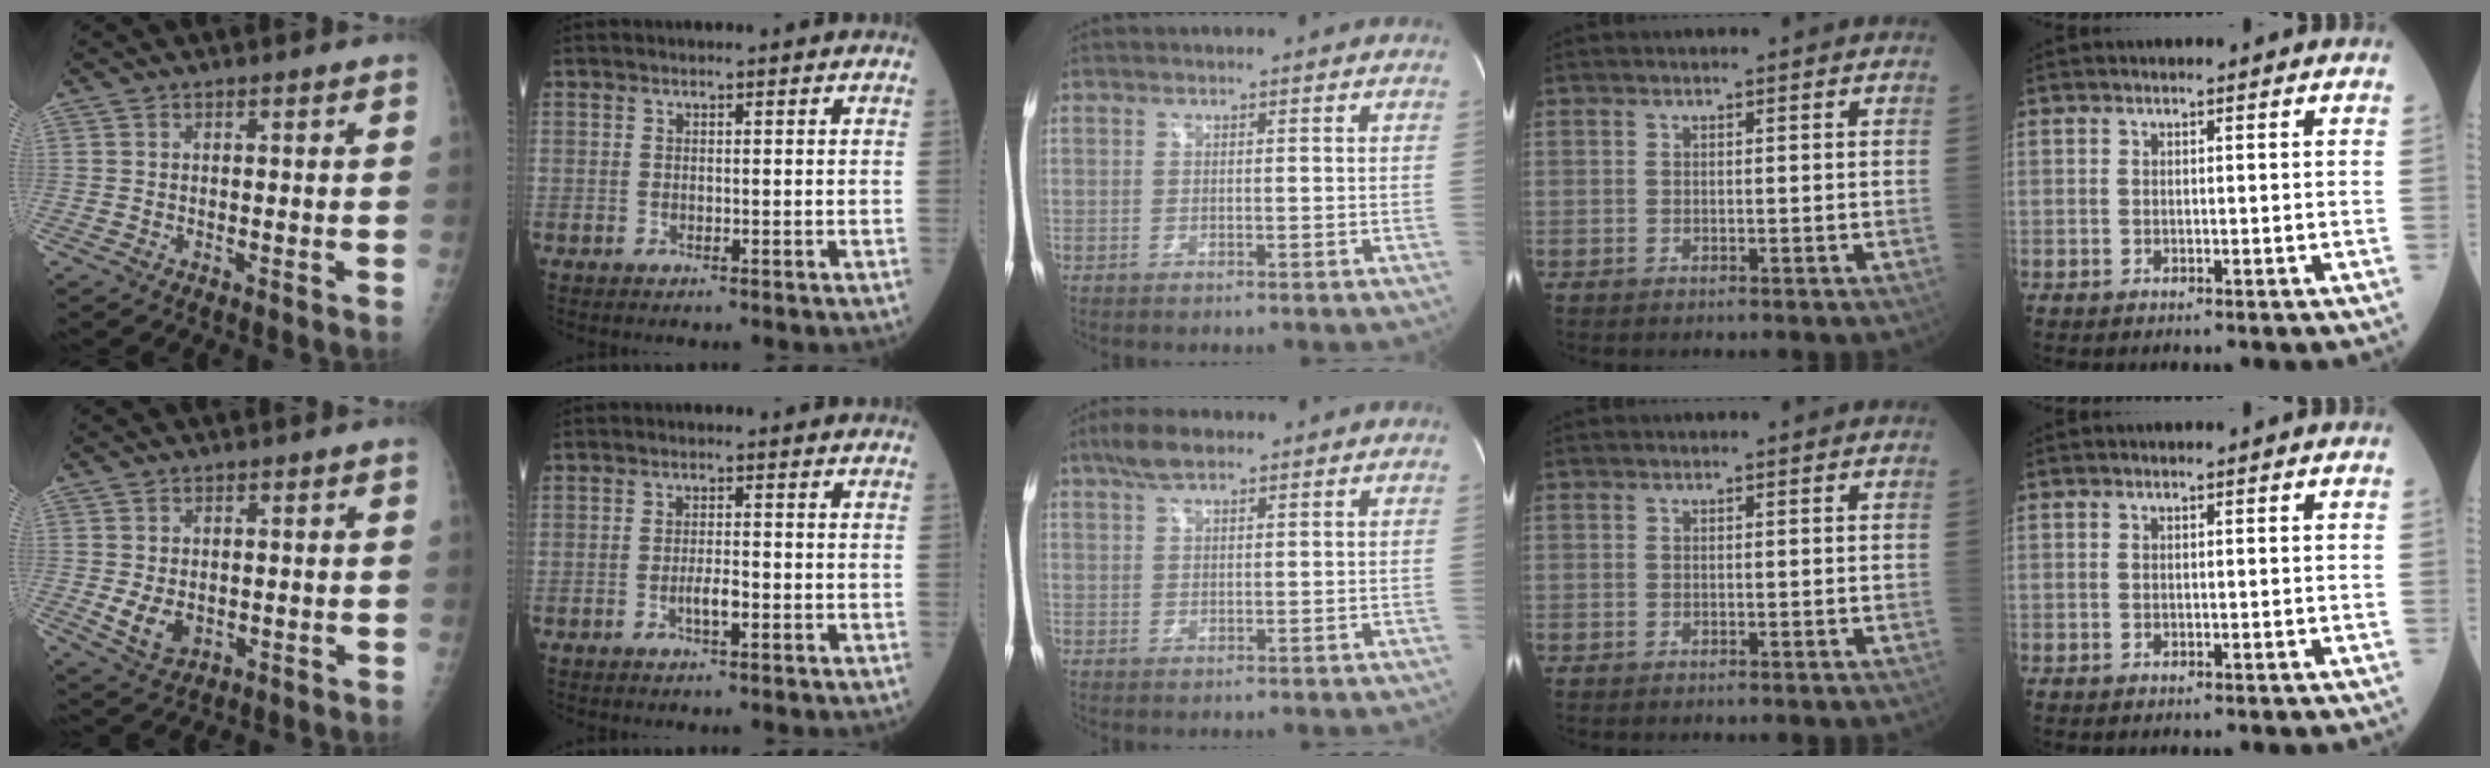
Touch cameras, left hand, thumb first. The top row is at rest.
{"thumb": {"total": 5.0, "force": [-0.4, 3.7, 3.3], "torque": [-0.047, -0.010, 0.006]}, "index": {"total": 2.3, "force": [-1.0, 0.5, 2.0], "torque": [-0.036, 0.001, -0.017]}, "middle": {"total": 4.3, "force": [3.1, 1.3, 2.7], "torque": [-0.062, 0.015, 0.058]}}